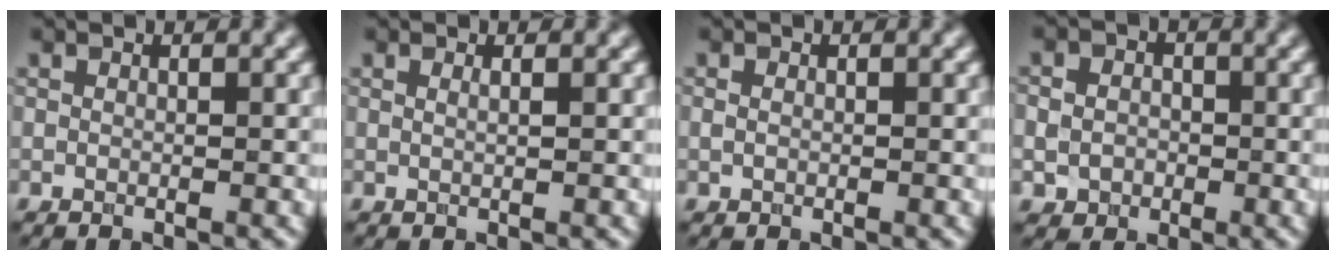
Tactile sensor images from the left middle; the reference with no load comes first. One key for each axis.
{"total": 0.9, "fx": 0.4, "fy": 0.4, "fz": 0.8, "tx": -0.006, "ty": -0.004, "tz": 0.000}
{"total": 0.8, "fx": 0.0, "fy": 0.6, "fz": 0.5, "tx": -0.010, "ty": 0.000, "tz": 0.003}
{"total": 2.8, "fx": -0.3, "fy": 2.5, "fz": 1.2, "tx": -0.002, "ty": 0.001, "tz": -0.013}